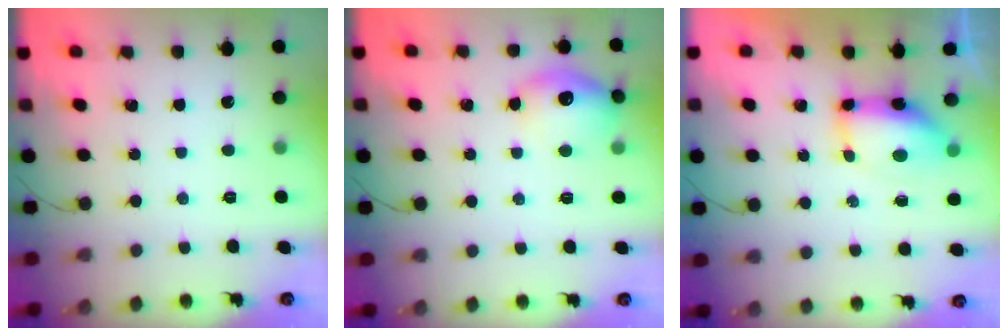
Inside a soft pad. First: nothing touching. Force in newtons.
{"total": 13.0, "press": 13.0, "slide": 0.6}
{"total": 8.3, "press": 8.2, "slide": 1.2}